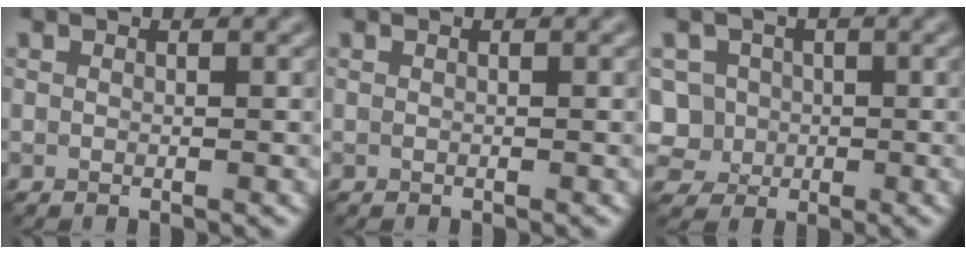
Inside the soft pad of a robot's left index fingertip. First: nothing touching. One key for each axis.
{"total": 0.0}
{"total": 4.0, "fx": -0.3, "fy": 3.9, "fz": 0.8, "tx": -0.004, "ty": 0.024, "tz": -0.009}